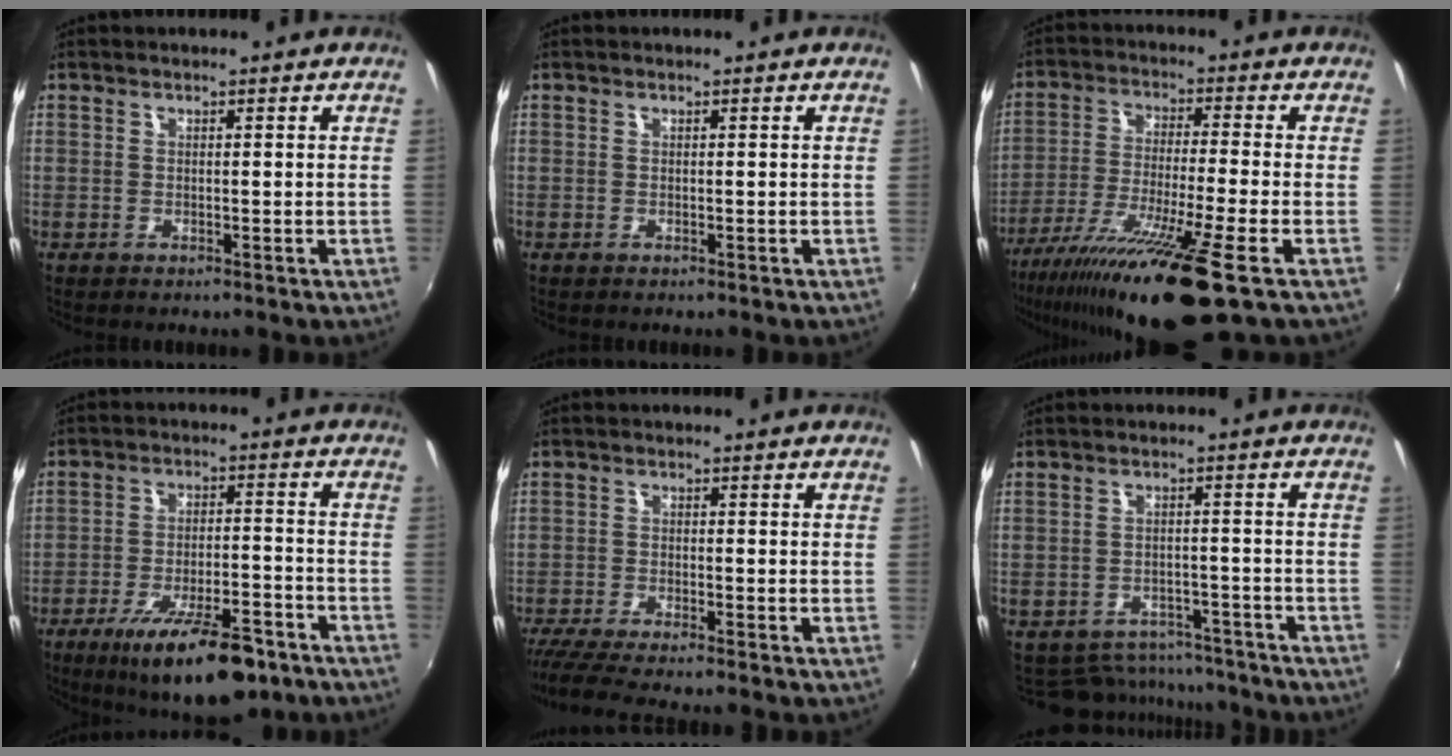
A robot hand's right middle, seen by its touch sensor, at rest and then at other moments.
{"total": 0.0}
{"total": 17.9, "force": [-11.7, -0.2, 13.5], "torque": [-0.269, -0.055, -0.200]}
{"total": 16.3, "force": [-10.9, 5.0, 11.1], "torque": [-0.191, -0.017, -0.160]}
{"total": 7.6, "force": [-6.8, -0.4, 3.5], "torque": [-0.091, -0.031, -0.118]}
{"total": 10.3, "force": [-9.0, 4.7, 1.9], "torque": [-0.051, 0.016, -0.113]}